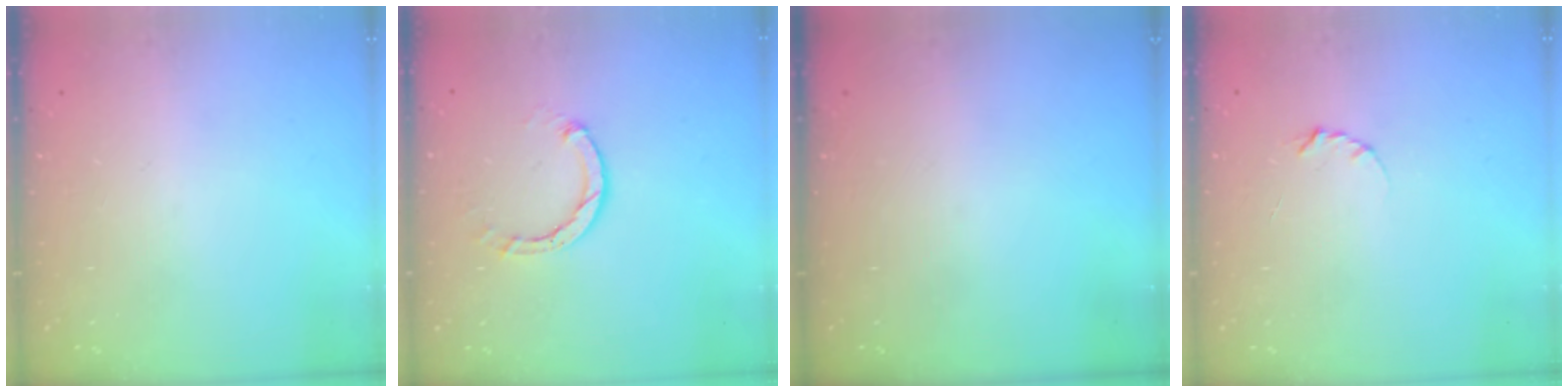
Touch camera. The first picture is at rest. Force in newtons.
{"total": 3.5, "press": 3.5, "slide": 0.3}
{"total": 0.0}
{"total": 2.3, "press": 2.3, "slide": 0.4}